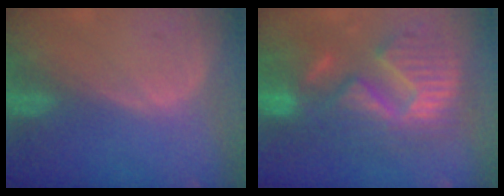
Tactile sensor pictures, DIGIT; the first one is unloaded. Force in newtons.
{"total": 12.9, "press": 12.8, "slide": 1.4}